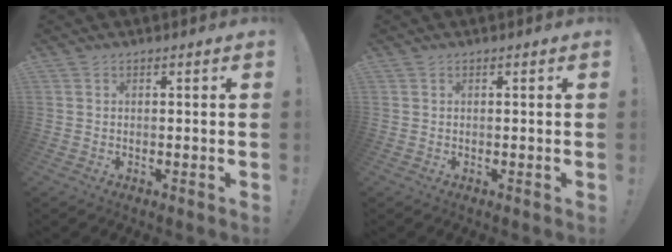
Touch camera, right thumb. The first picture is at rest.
{"total": 0.0}